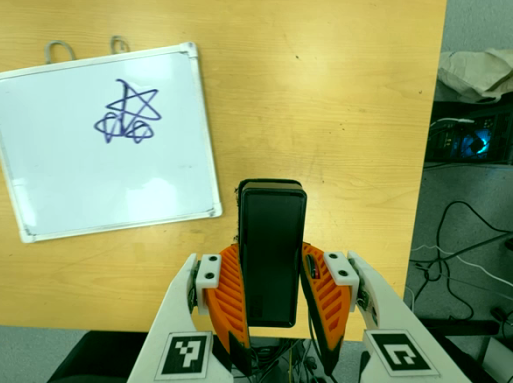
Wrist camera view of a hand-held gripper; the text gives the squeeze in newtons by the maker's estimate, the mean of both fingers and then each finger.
{"total": 6.6, "left": 4.2, "right": 9.1}